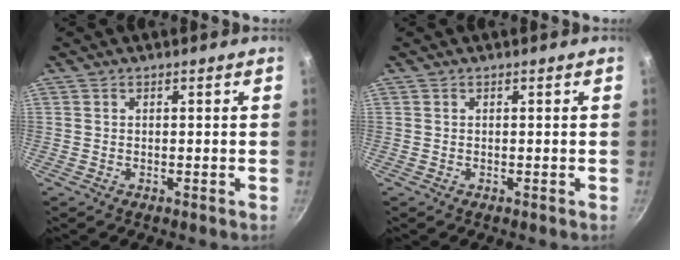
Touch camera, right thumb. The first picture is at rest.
{"total": 0.0}